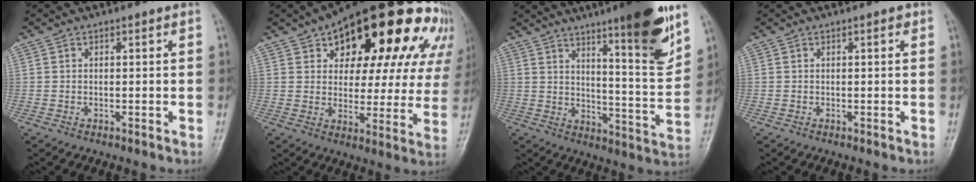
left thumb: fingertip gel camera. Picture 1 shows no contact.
{"total": 28.7, "force": [13.6, 13.9, 21.1], "torque": [-0.247, 0.019, 0.192]}
{"total": 17.3, "force": [10.5, 2.3, 13.5], "torque": [-0.170, -0.064, 0.159]}
{"total": 0.9, "force": [0.3, 0.4, 0.7], "torque": [-0.007, 0.001, 0.002]}